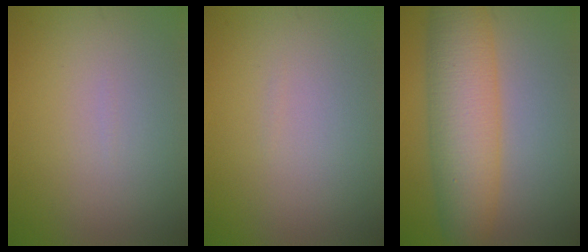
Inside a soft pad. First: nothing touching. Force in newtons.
{"total": 0.0}
{"total": 8.2, "press": 8.2, "slide": 0.2}